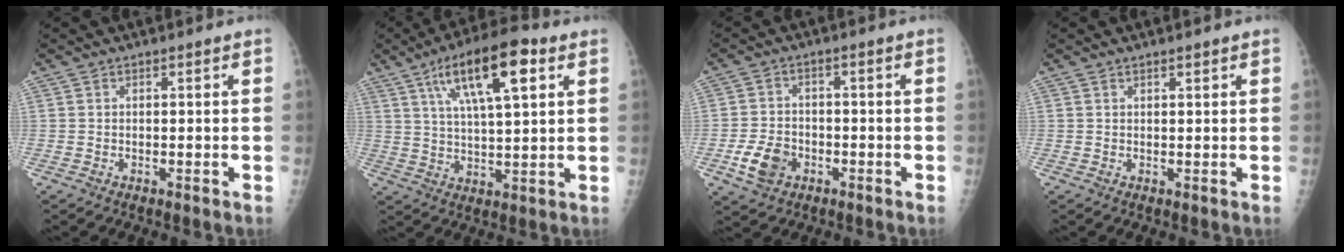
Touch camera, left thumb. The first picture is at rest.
{"total": 15.0, "force": [6.7, 4.5, 12.6], "torque": [-0.200, -0.009, 0.111]}
{"total": 6.4, "force": [-2.6, 4.7, 3.5], "torque": [-0.059, 0.012, -0.046]}
{"total": 0.9, "force": [0.7, 0.2, 0.5], "torque": [-0.007, -0.004, 0.012]}